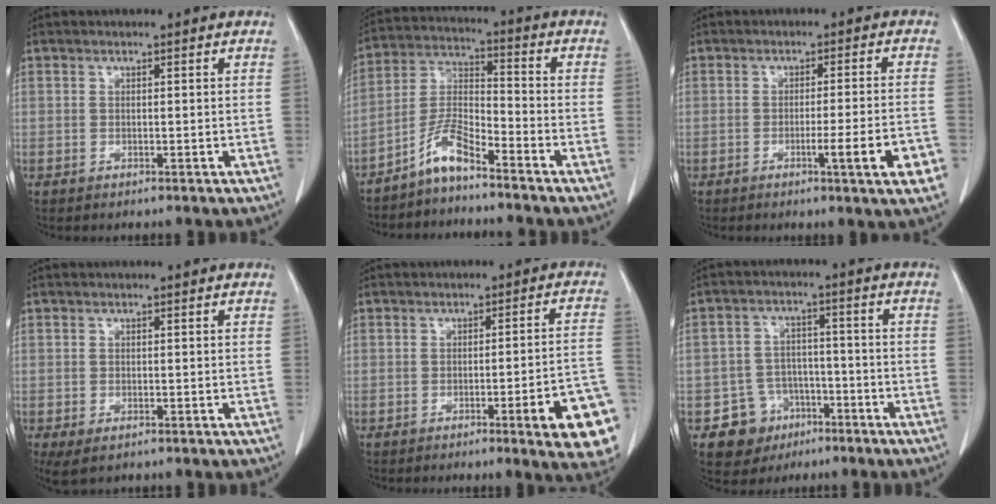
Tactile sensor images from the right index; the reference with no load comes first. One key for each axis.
{"total": 6.6, "fx": -5.2, "fy": 0.9, "fz": 4.0, "tx": -0.094, "ty": 0.000, "tz": -0.106}
{"total": 7.9, "fx": -3.2, "fy": -0.4, "fz": 7.2, "tx": -0.091, "ty": -0.012, "tz": -0.044}
{"total": 3.2, "fx": -1.9, "fy": 1.3, "fz": 2.2, "tx": -0.049, "ty": -0.012, "tz": -0.025}
{"total": 11.7, "fx": -5.1, "fy": 0.9, "fz": 10.5, "tx": -0.074, "ty": 0.010, "tz": -0.060}
{"total": 7.2, "fx": -3.7, "fy": 6.1, "fz": 1.1, "tx": -0.015, "ty": 0.012, "tz": -0.049}